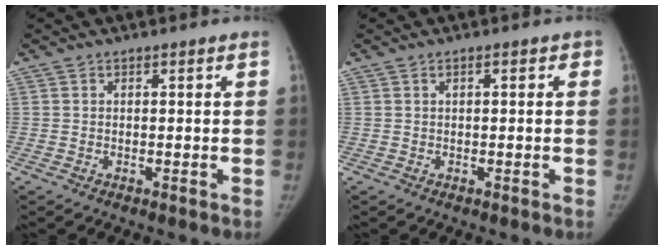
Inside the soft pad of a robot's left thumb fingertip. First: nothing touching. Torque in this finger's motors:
{"motor_torque": [-0.14, -0.15, 0.10, 0.61, -0.02]}